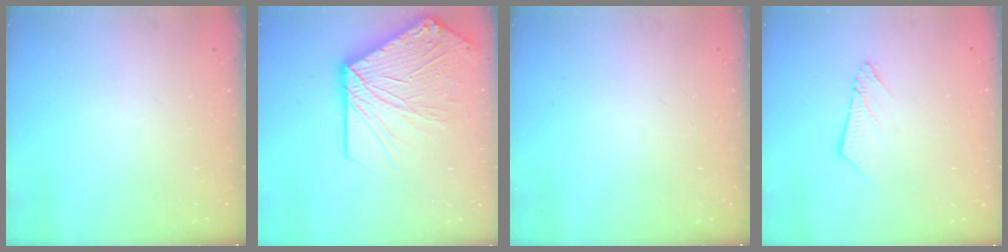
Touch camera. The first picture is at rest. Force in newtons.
{"total": 20.3, "press": 20.1, "slide": 2.8}
{"total": 0.0}
{"total": 5.5, "press": 5.5, "slide": 0.4}